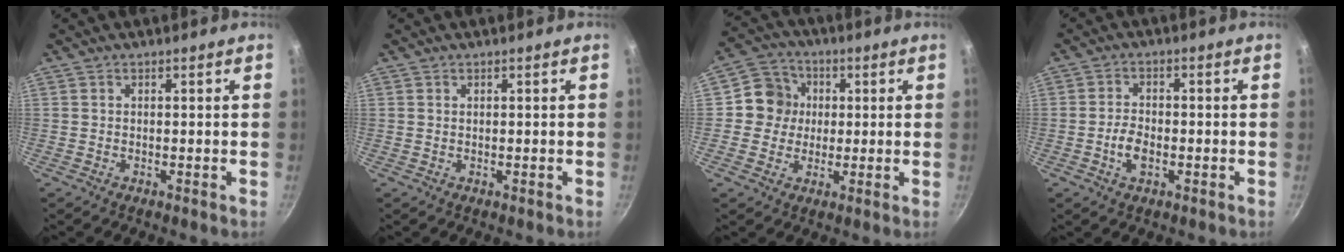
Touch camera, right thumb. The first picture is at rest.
{"total": 0.0}
{"total": 8.0, "force": [0.7, 7.6, 2.3], "torque": [0.004, 0.014, -0.007]}
{"total": 4.6, "force": [-1.4, 2.5, 3.5], "torque": [-0.064, 0.012, -0.029]}